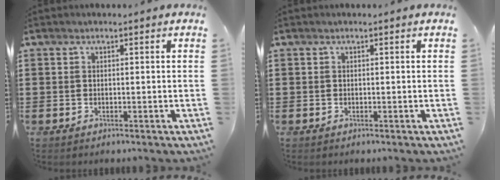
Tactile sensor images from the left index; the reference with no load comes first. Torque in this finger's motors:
{"motor_torque": [-0.02, 0.02, 0.07, -0.01]}